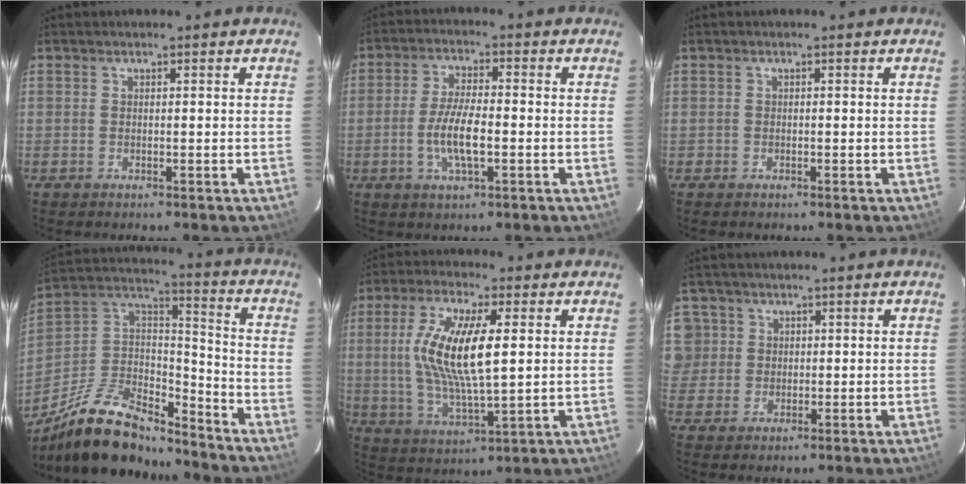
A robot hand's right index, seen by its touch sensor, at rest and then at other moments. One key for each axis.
{"total": 7.4, "fx": -1.8, "fy": 2.0, "fz": 6.8, "tx": -0.137, "ty": -0.002, "tz": -0.035}
{"total": 0.9, "fx": -0.5, "fy": 0.8, "fz": -0.1, "tx": -0.001, "ty": 0.003, "tz": -0.008}
{"total": 20.4, "fx": -16.0, "fy": 7.3, "fz": 10.4, "tx": -0.224, "ty": 0.010, "tz": -0.277}
{"total": 14.7, "fx": 2.2, "fy": 4.4, "fz": 13.9, "tx": -0.268, "ty": 0.001, "tz": 0.044}
{"total": 6.2, "fx": 1.6, "fy": 6.0, "fz": 0.9, "tx": -0.010, "ty": 0.025, "tz": 0.032}